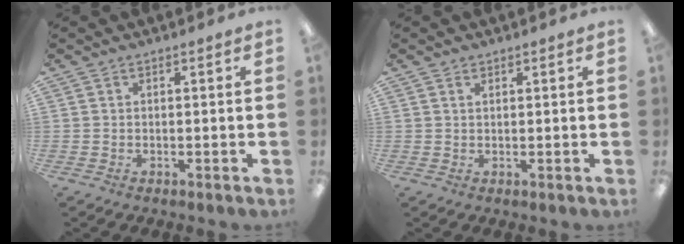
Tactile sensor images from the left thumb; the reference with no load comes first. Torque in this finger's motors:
{"motor_torque": [-0.11, -0.11, -0.46, 0.22, 0.05]}